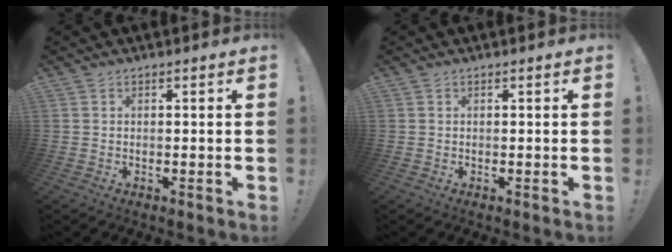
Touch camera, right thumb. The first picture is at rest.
{"total": 0.0}